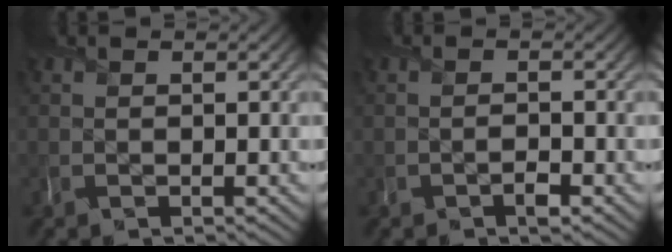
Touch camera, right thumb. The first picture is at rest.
{"total": 1.4, "force": [-1.1, 0.3, 0.7], "torque": [-0.008, -0.004, -0.021]}